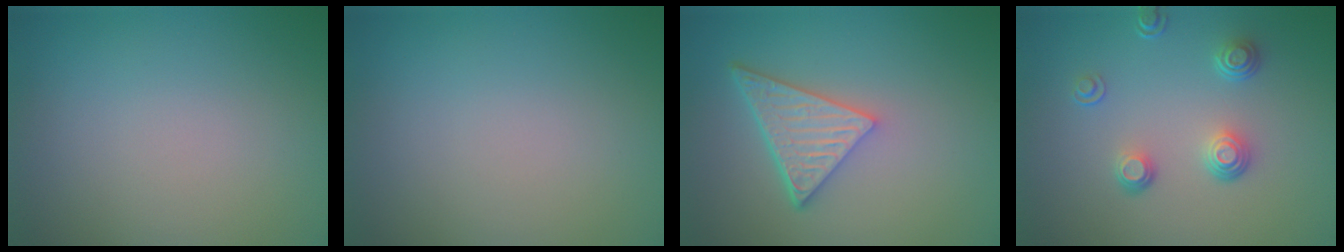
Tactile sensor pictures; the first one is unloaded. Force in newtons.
{"total": 0.0}
{"total": 5.1, "press": 3.7, "slide": 3.5}
{"total": 2.6, "press": 1.7, "slide": 2.0}